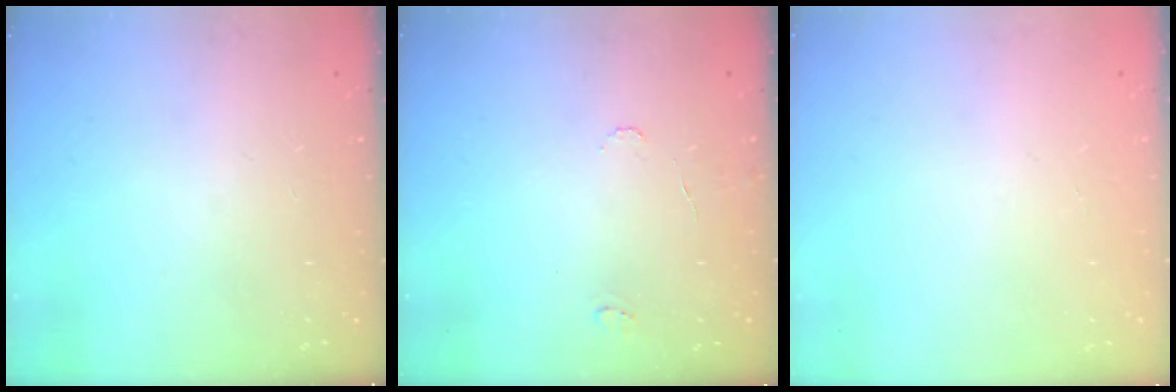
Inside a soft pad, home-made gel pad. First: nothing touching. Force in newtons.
{"total": 4.4, "press": 4.4, "slide": 0.5}
{"total": 0.0}